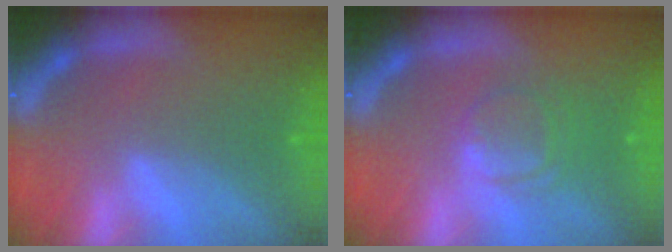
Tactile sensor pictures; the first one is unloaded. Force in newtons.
{"total": 4.0}